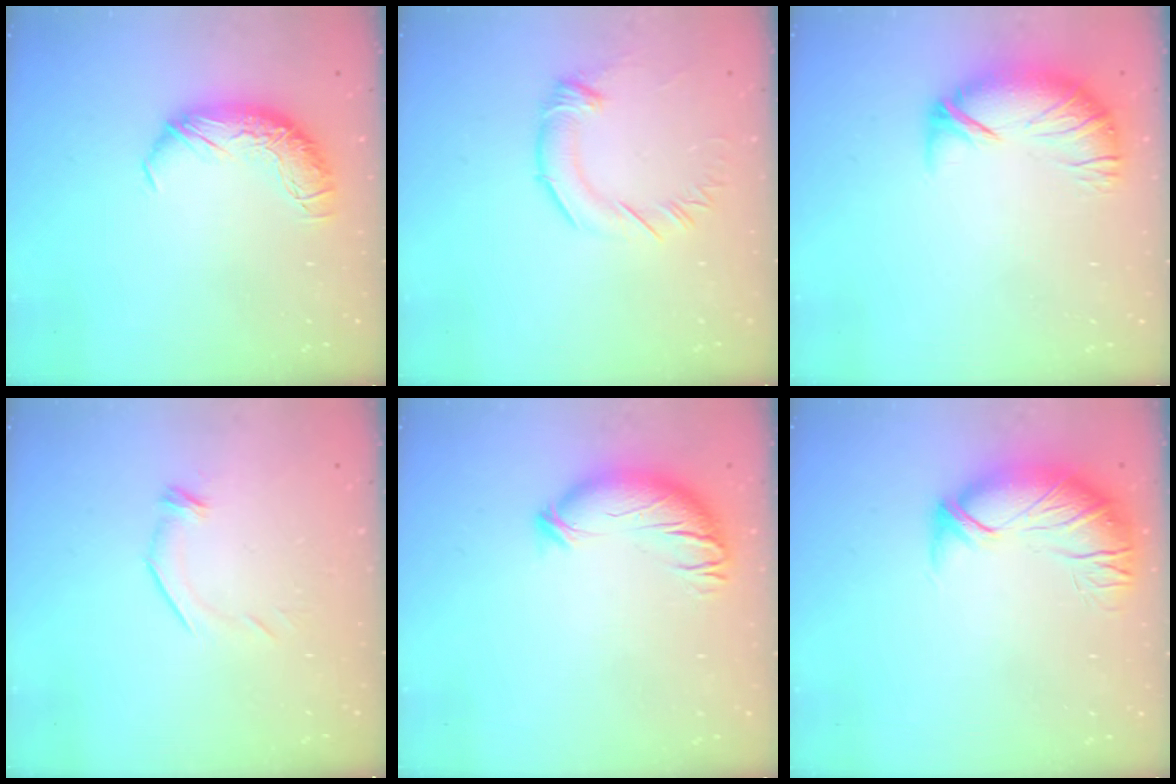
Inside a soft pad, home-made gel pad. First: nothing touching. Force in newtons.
{"total": 1.9, "press": 1.8, "slide": 0.7}
{"total": 3.6, "press": 2.8, "slide": 2.2}
{"total": 4.6, "press": 4.4, "slide": 1.2}
{"total": 3.8, "press": 3.0, "slide": 2.3}
{"total": 2.7, "press": 1.2, "slide": 2.4}